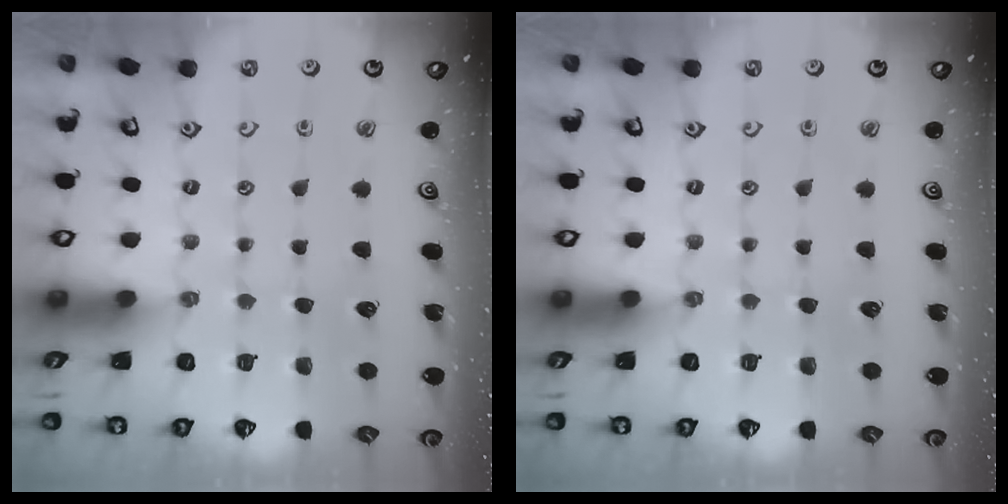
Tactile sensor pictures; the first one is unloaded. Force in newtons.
{"total": 0.0}